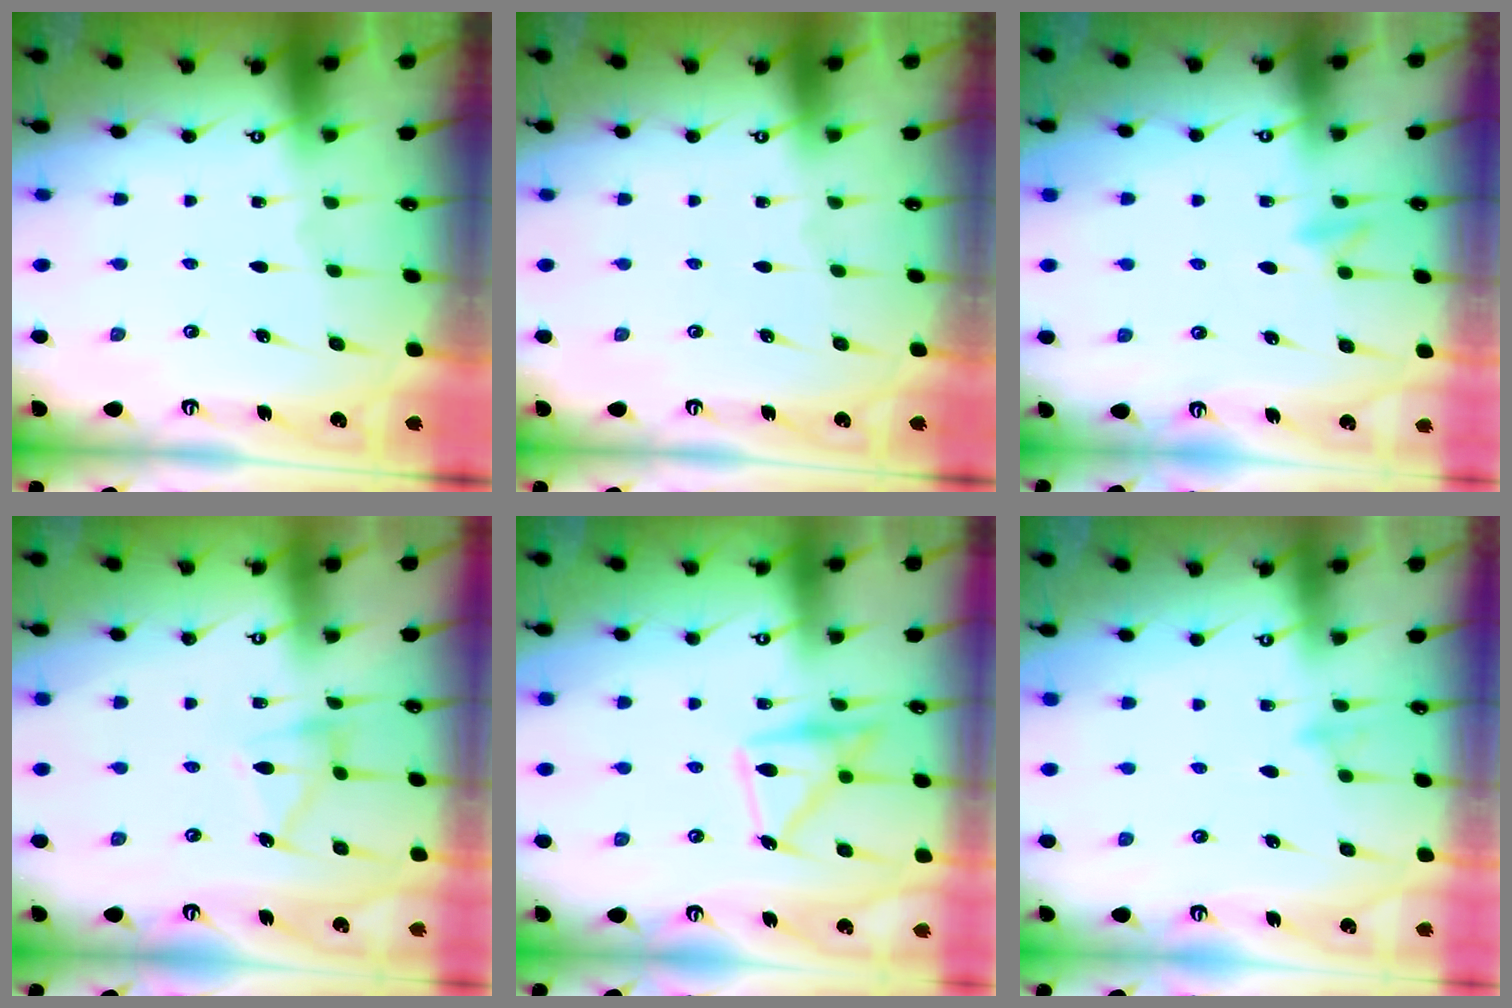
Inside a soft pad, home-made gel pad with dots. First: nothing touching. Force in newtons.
{"total": 0.0}
{"total": 4.9, "press": 4.8, "slide": 0.9}
{"total": 10.2, "press": 10.1, "slide": 0.6}
{"total": 16.7, "press": 16.6, "slide": 1.1}
{"total": 6.7, "press": 6.7, "slide": 0.6}